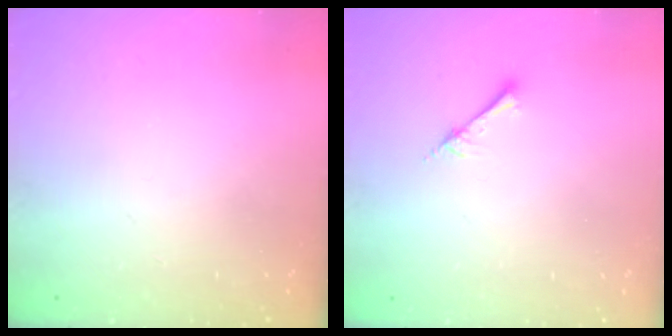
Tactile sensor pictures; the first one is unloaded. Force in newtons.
{"total": 2.4, "press": 2.4, "slide": 0.2}